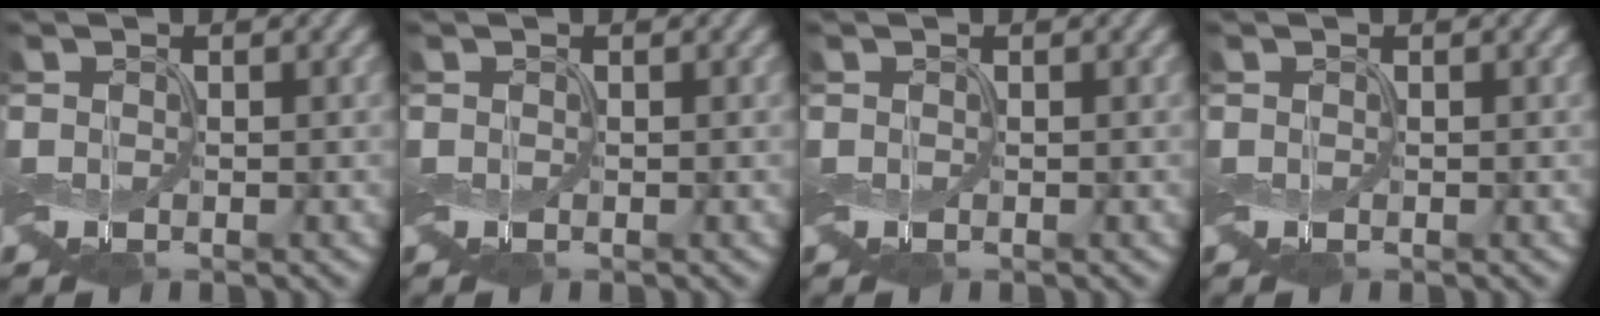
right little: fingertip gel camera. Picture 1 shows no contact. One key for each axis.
{"total": 0.0}
{"total": 0.0}
{"total": 0.0}